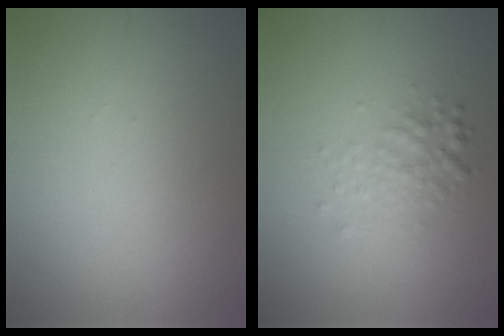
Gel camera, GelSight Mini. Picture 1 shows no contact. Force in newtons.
{"total": 2.1, "press": 2.1, "slide": 0.0}